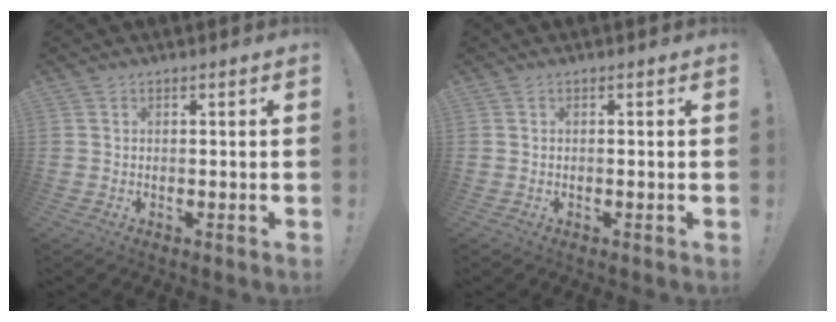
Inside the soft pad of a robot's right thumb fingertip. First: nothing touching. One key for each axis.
{"total": 0.0}